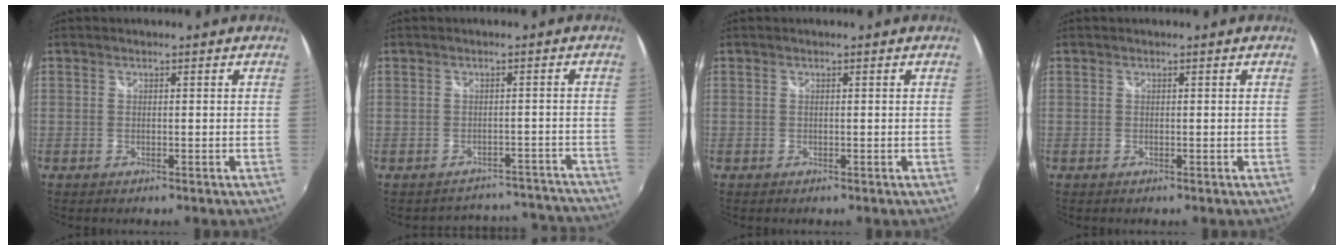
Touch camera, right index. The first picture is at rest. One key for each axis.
{"total": 11.6, "fx": -10.7, "fy": 4.4, "fz": 0.4, "tx": 0.000, "ty": 0.053, "tz": -0.121}
{"total": 0.0}
{"total": 0.0}